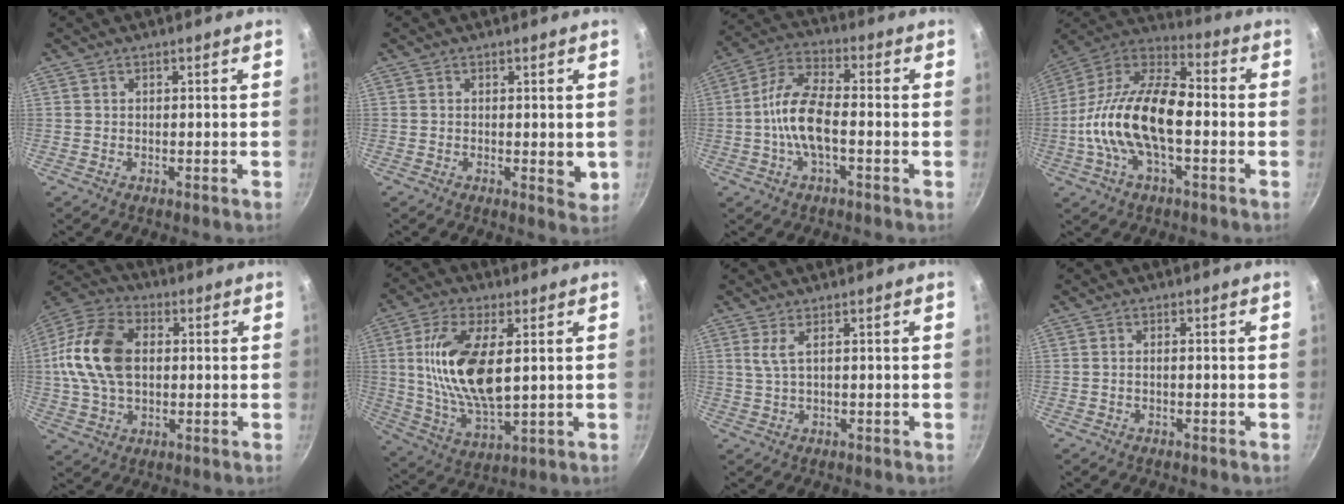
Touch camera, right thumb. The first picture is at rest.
{"total": 3.0, "force": [0.1, 1.3, 2.7], "torque": [-0.034, -0.008, 0.000]}
{"total": 10.5, "force": [-1.9, 4.2, 9.5], "torque": [-0.183, 0.031, -0.052]}
{"total": 20.3, "force": [-2.8, 10.1, 17.4], "torque": [-0.307, 0.043, -0.071]}
{"total": 16.5, "force": [1.3, 11.0, 12.2], "torque": [-0.224, 0.025, 0.010]}
{"total": 16.6, "force": [2.8, 7.4, 14.6], "torque": [-0.277, -0.010, 0.057]}
{"total": 2.5, "force": [0.6, 0.4, 2.4], "torque": [-0.055, -0.001, 0.016]}
{"total": 1.0, "force": [-0.4, 0.3, 0.9], "torque": [-0.023, 0.009, -0.009]}